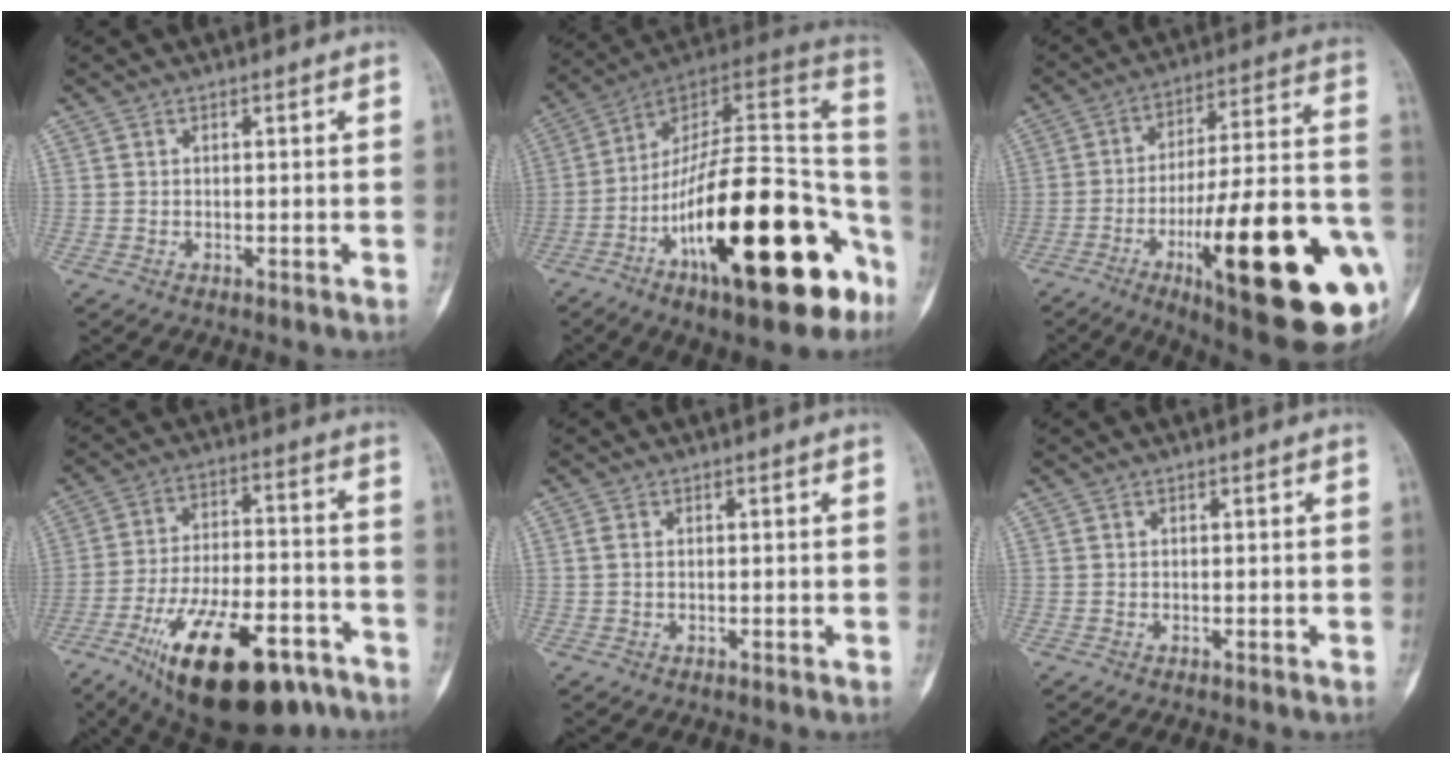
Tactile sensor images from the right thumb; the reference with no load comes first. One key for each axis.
{"total": 31.6, "fx": -11.8, "fy": 11.5, "fz": 26.9, "tx": -0.359, "ty": 0.060, "tz": -0.182}
{"total": 31.9, "fx": -10.4, "fy": 8.1, "fz": 29.1, "tx": -0.375, "ty": 0.028, "tz": -0.146}
{"total": 25.0, "fx": -14.3, "fy": 10.3, "fz": 17.8, "tx": -0.281, "ty": 0.059, "tz": -0.225}
{"total": 1.1, "fx": 0.0, "fy": 0.7, "fz": 0.8, "tx": -0.018, "ty": 0.000, "tz": -0.001}
{"total": 0.0}